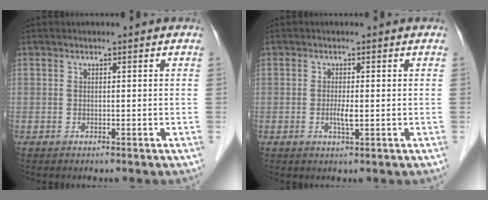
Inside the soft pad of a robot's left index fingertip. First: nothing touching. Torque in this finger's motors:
{"motor_torque": [0.47, 0.31, 0.01, 0.05]}